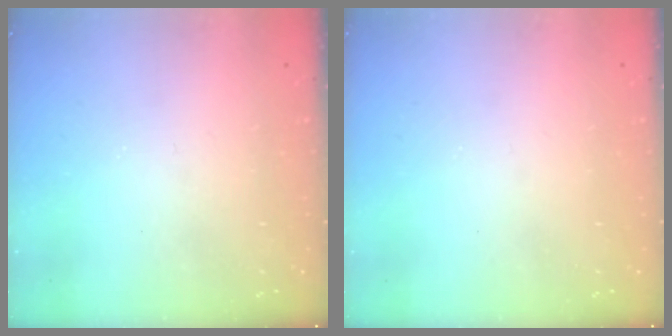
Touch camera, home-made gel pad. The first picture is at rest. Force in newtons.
{"total": 0.0}